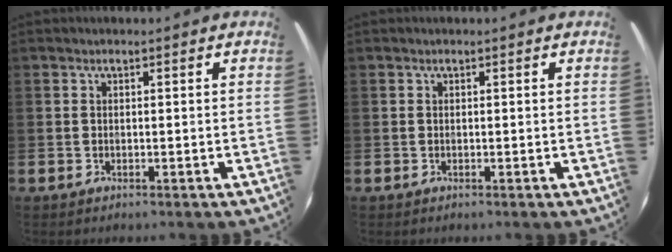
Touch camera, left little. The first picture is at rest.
{"total": 0.0}